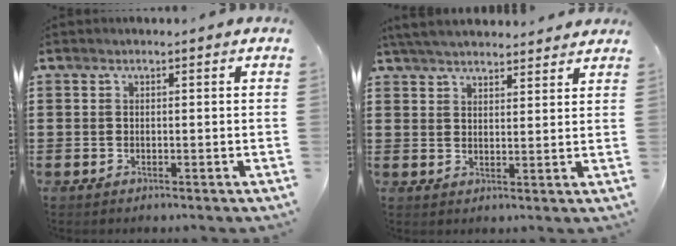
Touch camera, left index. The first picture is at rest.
{"total": 4.7, "force": [4.5, 0.5, 1.2], "torque": [-0.036, -0.011, 0.084]}